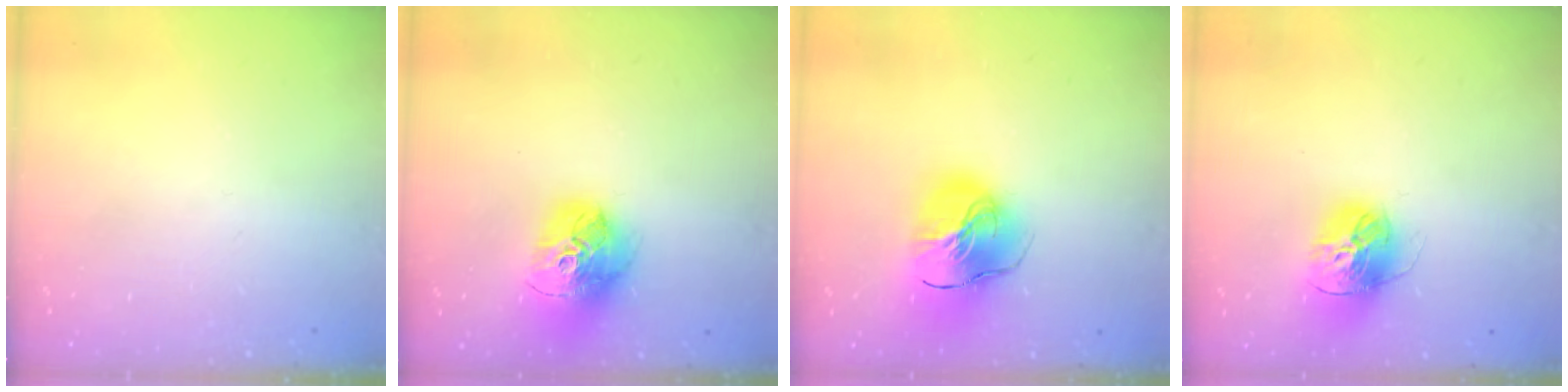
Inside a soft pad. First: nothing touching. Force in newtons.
{"total": 18.4, "press": 18.3, "slide": 2.0}
{"total": 18.1, "press": 17.9, "slide": 2.6}
{"total": 15.7, "press": 15.6, "slide": 1.6}